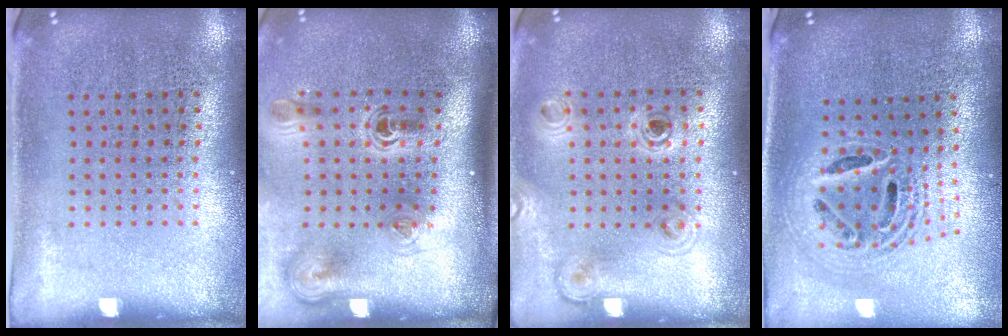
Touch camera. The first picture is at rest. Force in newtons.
{"total": 2.3, "press": 1.5, "slide": 1.8}
{"total": 1.1, "press": 1.1, "slide": 0.3}
{"total": 2.1, "press": 1.7, "slide": 1.3}